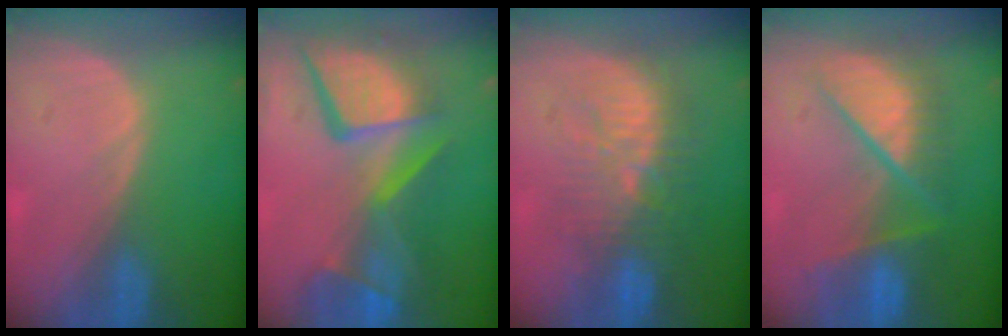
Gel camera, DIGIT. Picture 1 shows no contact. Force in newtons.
{"total": 13.8, "press": 11.2, "slide": 8.0}
{"total": 9.4, "press": 9.1, "slide": 2.2}
{"total": 9.0, "press": 9.0, "slide": 0.9}